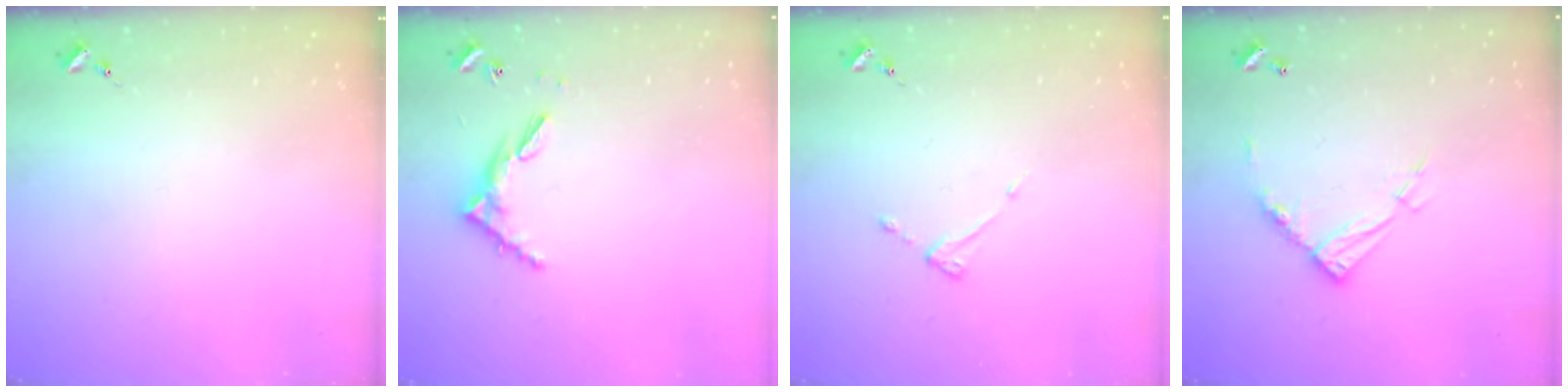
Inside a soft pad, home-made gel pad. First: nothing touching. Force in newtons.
{"total": 6.3, "press": 6.3, "slide": 0.5}
{"total": 3.9, "press": 3.9, "slide": 0.3}
{"total": 12.2, "press": 12.1, "slide": 0.9}